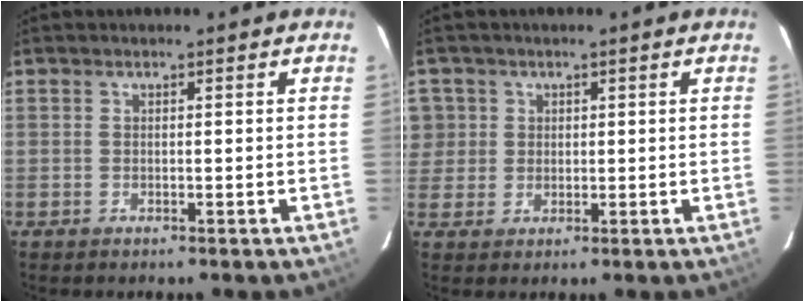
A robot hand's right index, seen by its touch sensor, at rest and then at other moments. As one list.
[{"total": 6.6, "force": [1.5, 6.3, 1.2], "torque": [-0.023, 0.025, 0.033]}]